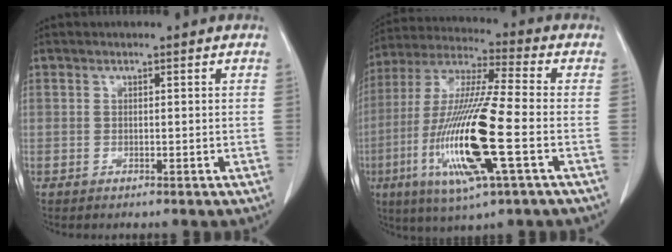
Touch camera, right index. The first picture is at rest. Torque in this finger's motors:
{"motor_torque": [2.14, 0.00, 0.97, 0.21]}